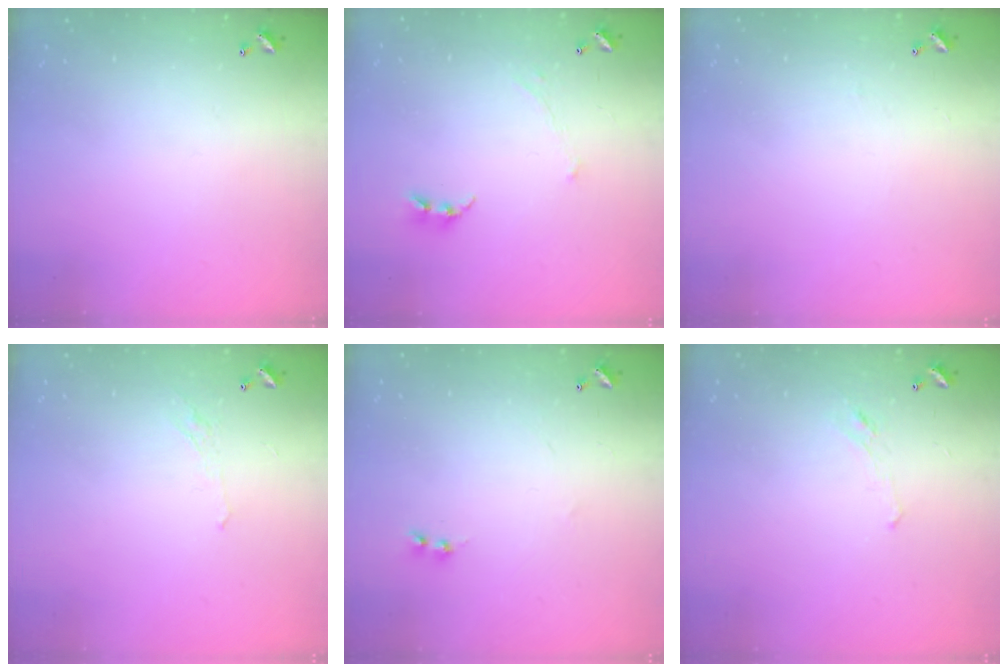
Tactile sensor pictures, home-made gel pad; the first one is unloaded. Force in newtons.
{"total": 0.7, "press": 0.0, "slide": 0.7}
{"total": 2.6, "press": 2.6, "slide": 0.4}
{"total": 1.1, "press": 0.8, "slide": 0.7}
{"total": 2.0, "press": 2.0, "slide": 0.5}
{"total": 1.2, "press": 0.8, "slide": 0.9}